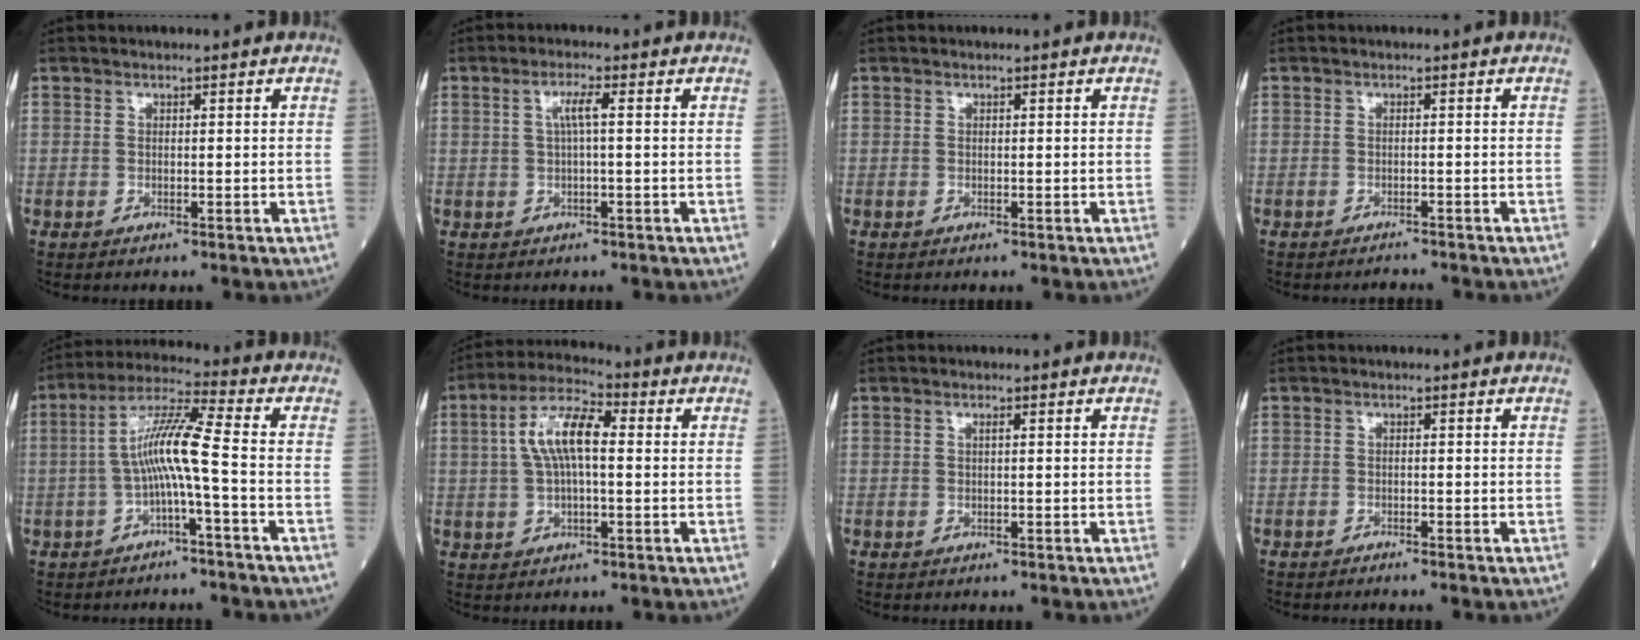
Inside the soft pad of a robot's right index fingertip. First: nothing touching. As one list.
[{"total": 2.6, "force": [0.4, 0.1, 2.6], "torque": [-0.054, 0.007, 0.009]}, {"total": 0.0}, {"total": 1.4, "force": [-1.4, -0.2, -0.1], "torque": [0.001, -0.005, -0.017]}, {"total": 8.1, "force": [-1.6, -0.5, 7.9], "torque": [-0.151, 0.025, -0.031]}, {"total": 8.7, "force": [1.2, 2.7, 8.1], "torque": [-0.165, 0.024, 0.018]}, {"total": 0.0}, {"total": 1.4, "force": [-1.2, -0.2, 0.5], "torque": [-0.008, 0.001, -0.017]}]